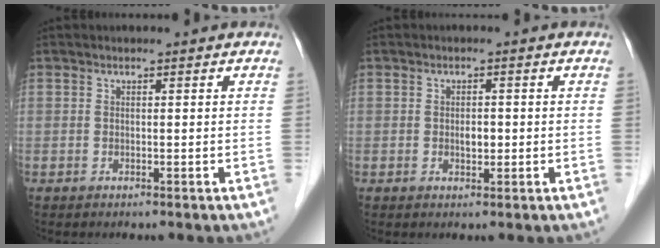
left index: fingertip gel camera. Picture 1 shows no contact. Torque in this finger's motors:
{"motor_torque": [0.05, 0.01, 0.01, 0.00]}